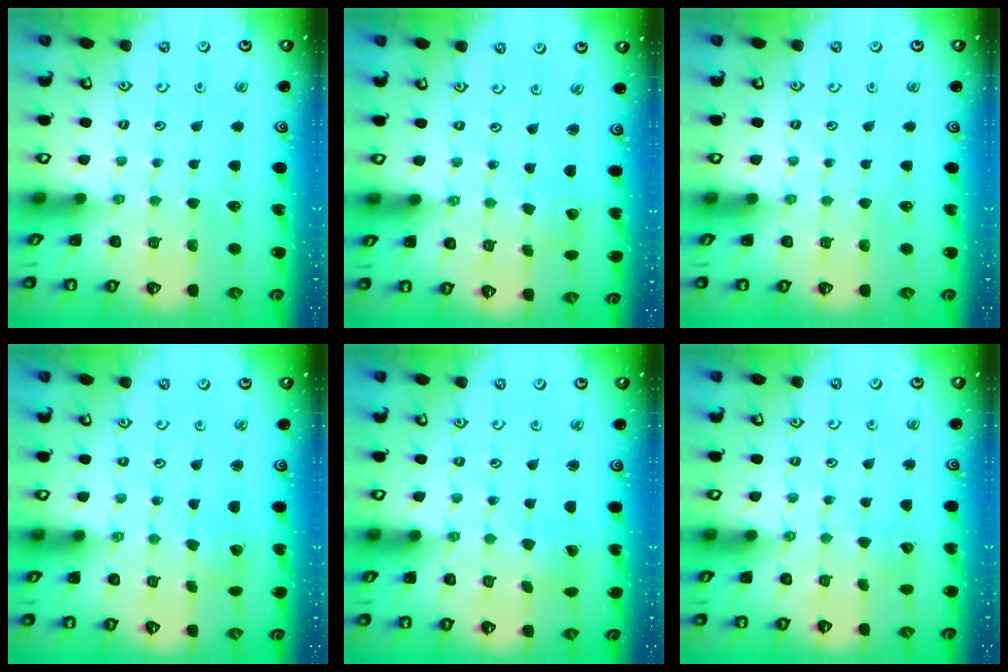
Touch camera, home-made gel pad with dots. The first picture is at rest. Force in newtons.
{"total": 1.4, "press": 1.4, "slide": 0.1}
{"total": 0.0}
{"total": 2.1, "press": 2.1, "slide": 0.2}
{"total": 0.8, "press": 0.8, "slide": 0.1}
{"total": 2.8, "press": 2.8, "slide": 0.3}